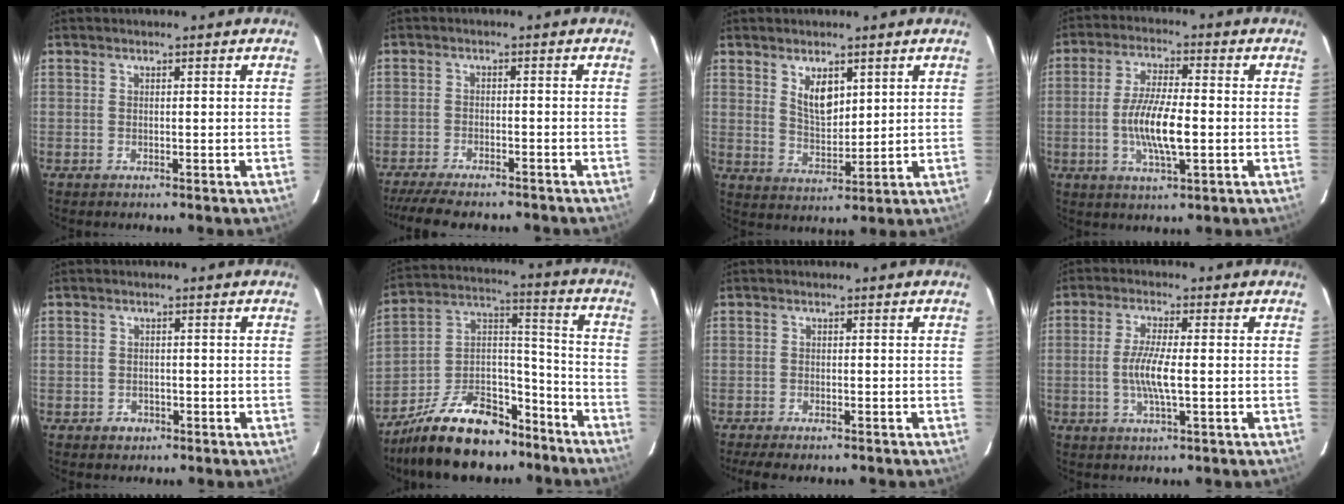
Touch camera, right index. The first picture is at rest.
{"total": 9.9, "force": [-8.5, 2.1, 4.7], "torque": [-0.112, -0.026, -0.136]}
{"total": 6.2, "force": [3.0, 3.1, 4.5], "torque": [-0.074, -0.002, 0.060]}
{"total": 9.9, "force": [-1.8, 2.5, 9.4], "torque": [-0.184, -0.003, -0.034]}
{"total": 2.4, "force": [-1.1, 2.1, 0.4], "torque": [-0.010, 0.003, -0.015]}
{"total": 21.0, "force": [-14.9, 10.4, 10.6], "torque": [-0.206, 0.050, -0.228]}
{"total": 5.2, "force": [-4.3, 1.2, 2.7], "torque": [-0.066, -0.019, -0.071]}
{"total": 6.3, "force": [-0.9, 0.7, 6.2], "torque": [-0.119, -0.004, -0.020]}